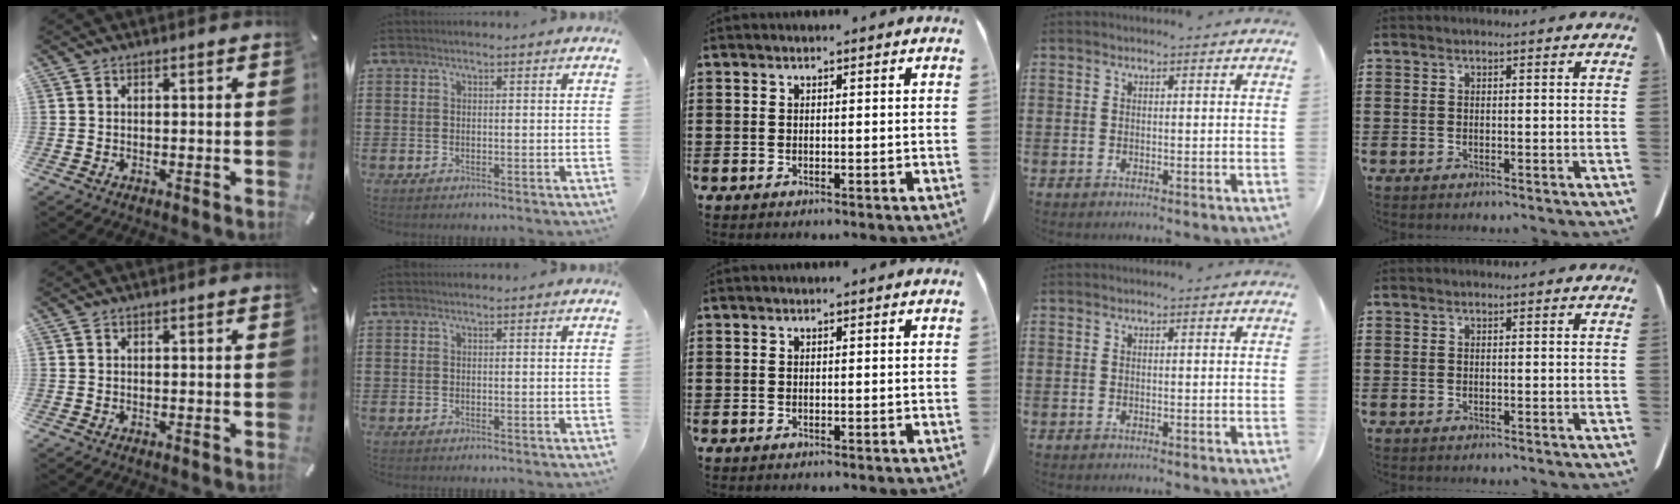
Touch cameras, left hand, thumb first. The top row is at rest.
{}